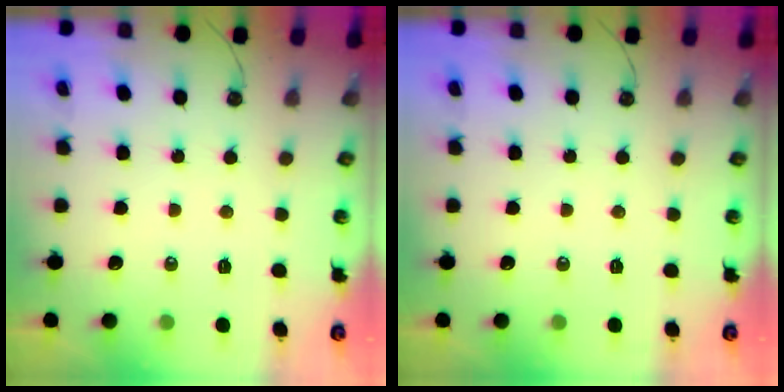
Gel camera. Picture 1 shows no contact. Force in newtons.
{"total": 0.0}